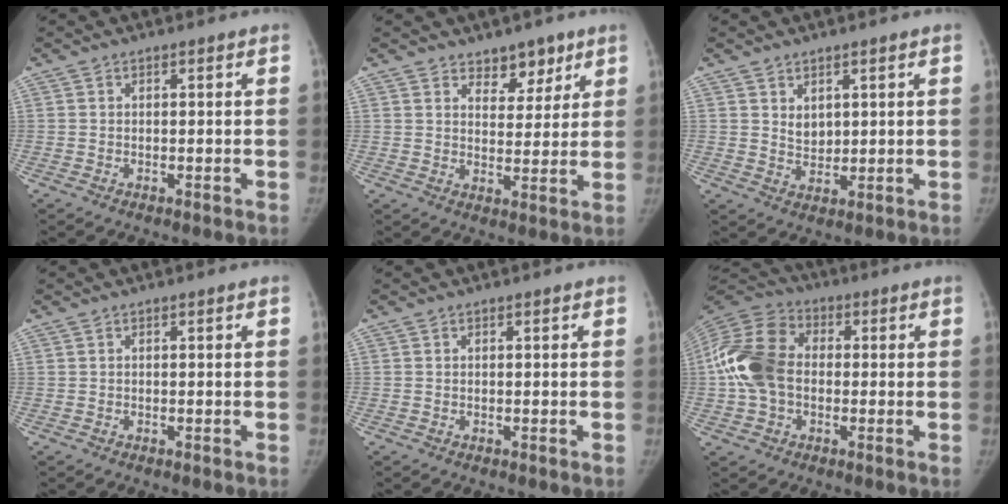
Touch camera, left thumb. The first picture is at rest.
{"total": 6.0, "force": [4.3, 3.6, 2.2], "torque": [0.006, -0.029, 0.066]}
{"total": 3.3, "force": [1.6, 2.3, 1.7], "torque": [-0.014, -0.016, 0.035]}
{"total": 0.0}
{"total": 0.0}
{"total": 17.1, "force": [-0.1, 12.4, 11.8], "torque": [-0.250, 0.032, -0.010]}